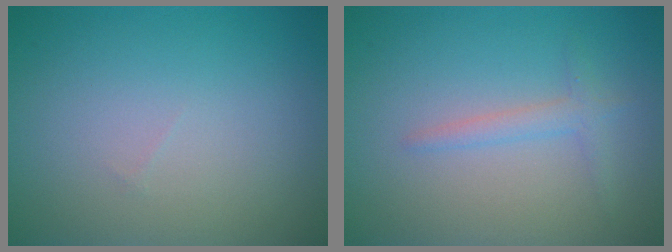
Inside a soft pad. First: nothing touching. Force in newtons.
{"total": 1.6, "press": 1.6, "slide": 0.1}